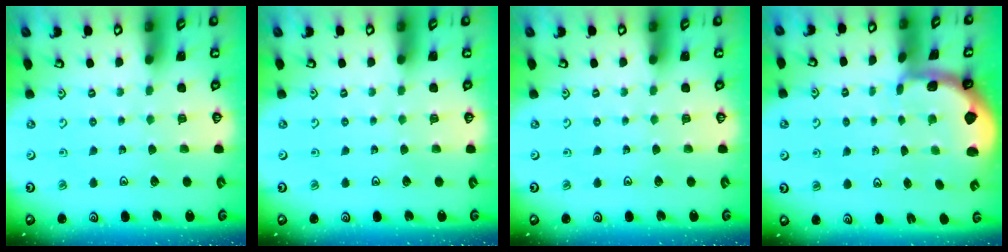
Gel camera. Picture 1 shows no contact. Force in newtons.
{"total": 0.0}
{"total": 0.0}
{"total": 1.1, "press": 1.0, "slide": 0.4}